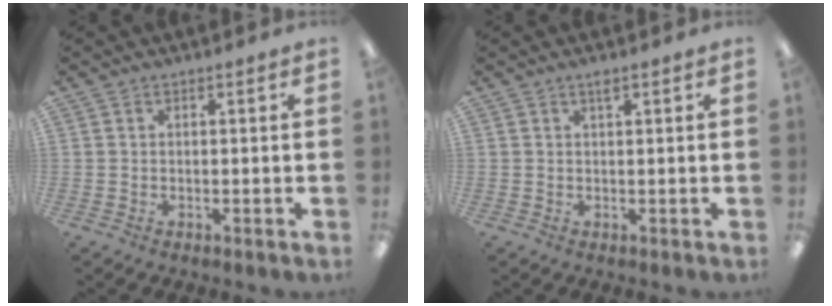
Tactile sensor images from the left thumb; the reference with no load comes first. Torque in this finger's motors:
{"motor_torque": [0.25, -0.20, 0.63, 0.19, 0.00]}